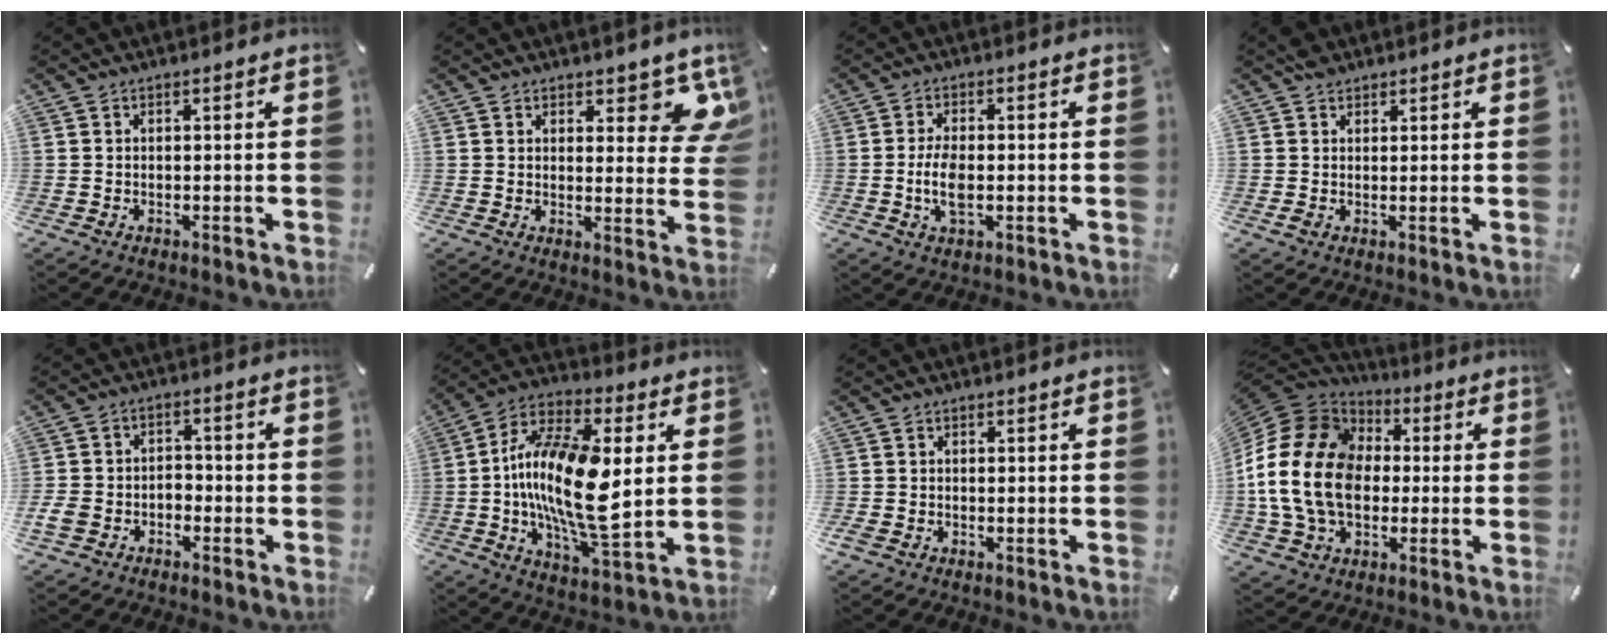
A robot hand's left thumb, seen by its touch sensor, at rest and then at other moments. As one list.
[{"total": 8.6, "force": [6.1, 4.3, 4.2], "torque": [-0.029, -0.048, 0.103]}, {"total": 6.1, "force": [-0.8, 2.6, 5.5], "torque": [-0.122, -0.004, -0.019]}, {"total": 3.3, "force": [1.8, 2.7, 0.7], "torque": [0.001, -0.001, 0.035]}, {"total": 5.2, "force": [-2.9, 3.8, 2.1], "torque": [-0.045, 0.016, -0.055]}, {"total": 20.9, "force": [1.1, 8.2, 19.2], "torque": [-0.394, -0.020, 0.011]}, {"total": 0.8, "force": [-0.4, 0.7, 0.1], "torque": [0.000, 0.005, -0.008]}, {"total": 20.2, "force": [-1.6, 15.9, 12.3], "torque": [-0.280, 0.022, -0.034]}]